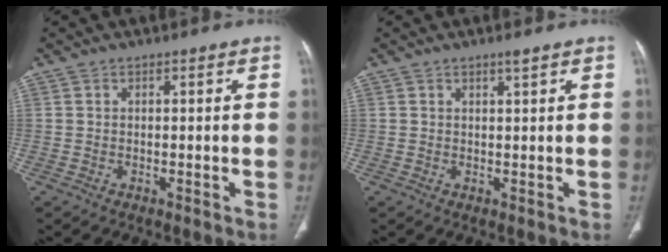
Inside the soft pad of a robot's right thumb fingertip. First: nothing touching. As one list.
[{"total": 1.1, "force": [0.8, 0.0, 0.8], "torque": [-0.009, -0.006, 0.015]}]